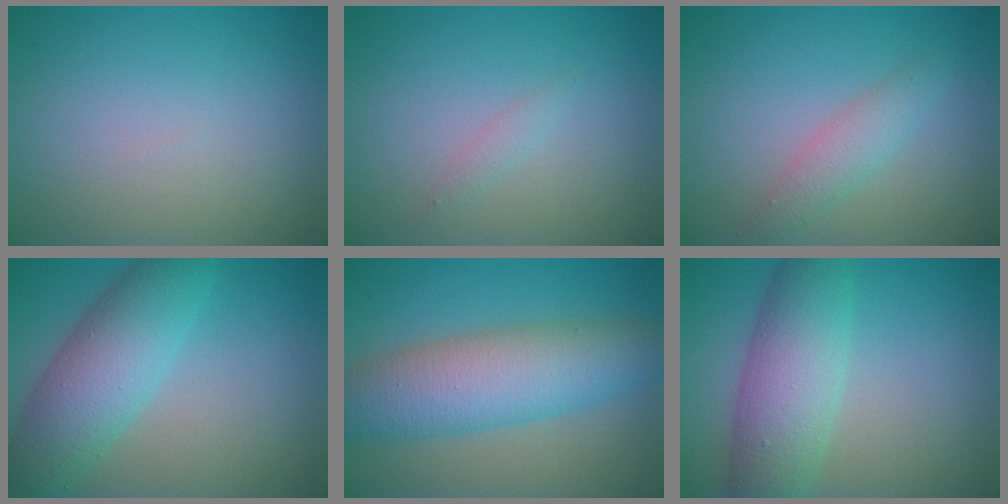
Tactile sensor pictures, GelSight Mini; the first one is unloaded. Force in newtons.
{"total": 0.8, "press": 0.8, "slide": 0.1}
{"total": 2.3, "press": 2.3, "slide": 0.1}
{"total": 7.3, "press": 7.3, "slide": 0.1}
{"total": 8.1, "press": 8.1, "slide": 0.0}
{"total": 6.8, "press": 6.8, "slide": 0.2}